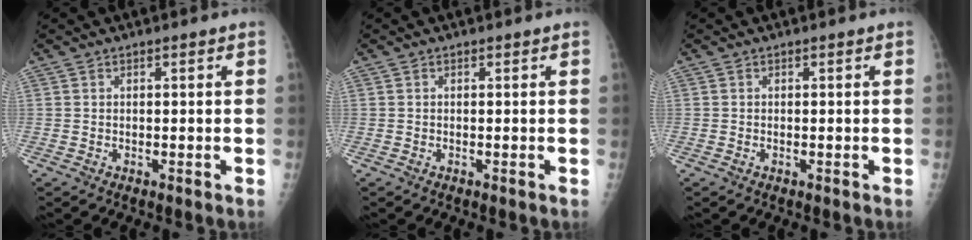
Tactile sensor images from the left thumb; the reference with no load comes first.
{"total": 0.0}
{"total": 0.0}